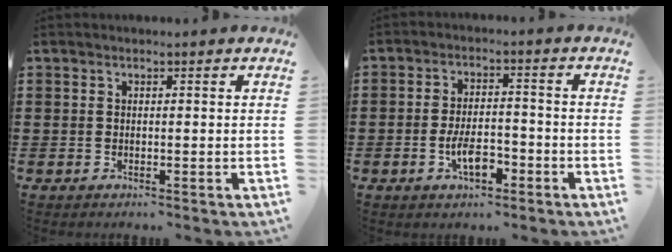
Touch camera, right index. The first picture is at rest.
{"total": 5.6, "force": [-2.3, 2.3, 4.5], "torque": [-0.085, 0.007, -0.044]}